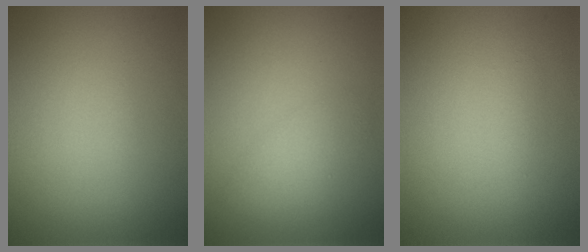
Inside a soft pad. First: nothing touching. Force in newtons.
{"total": 2.1, "press": 2.1, "slide": 0.1}
{"total": 0.9, "press": 0.9, "slide": 0.0}